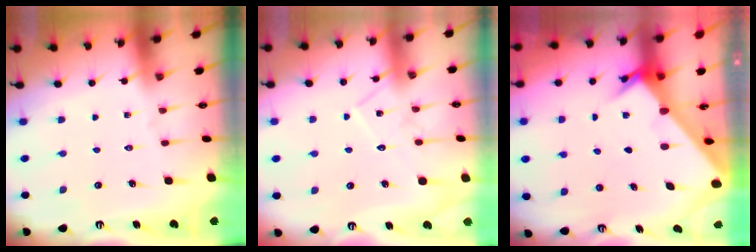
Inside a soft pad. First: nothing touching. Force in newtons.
{"total": 9.4, "press": 9.4, "slide": 0.4}
{"total": 3.9, "press": 3.9, "slide": 0.4}